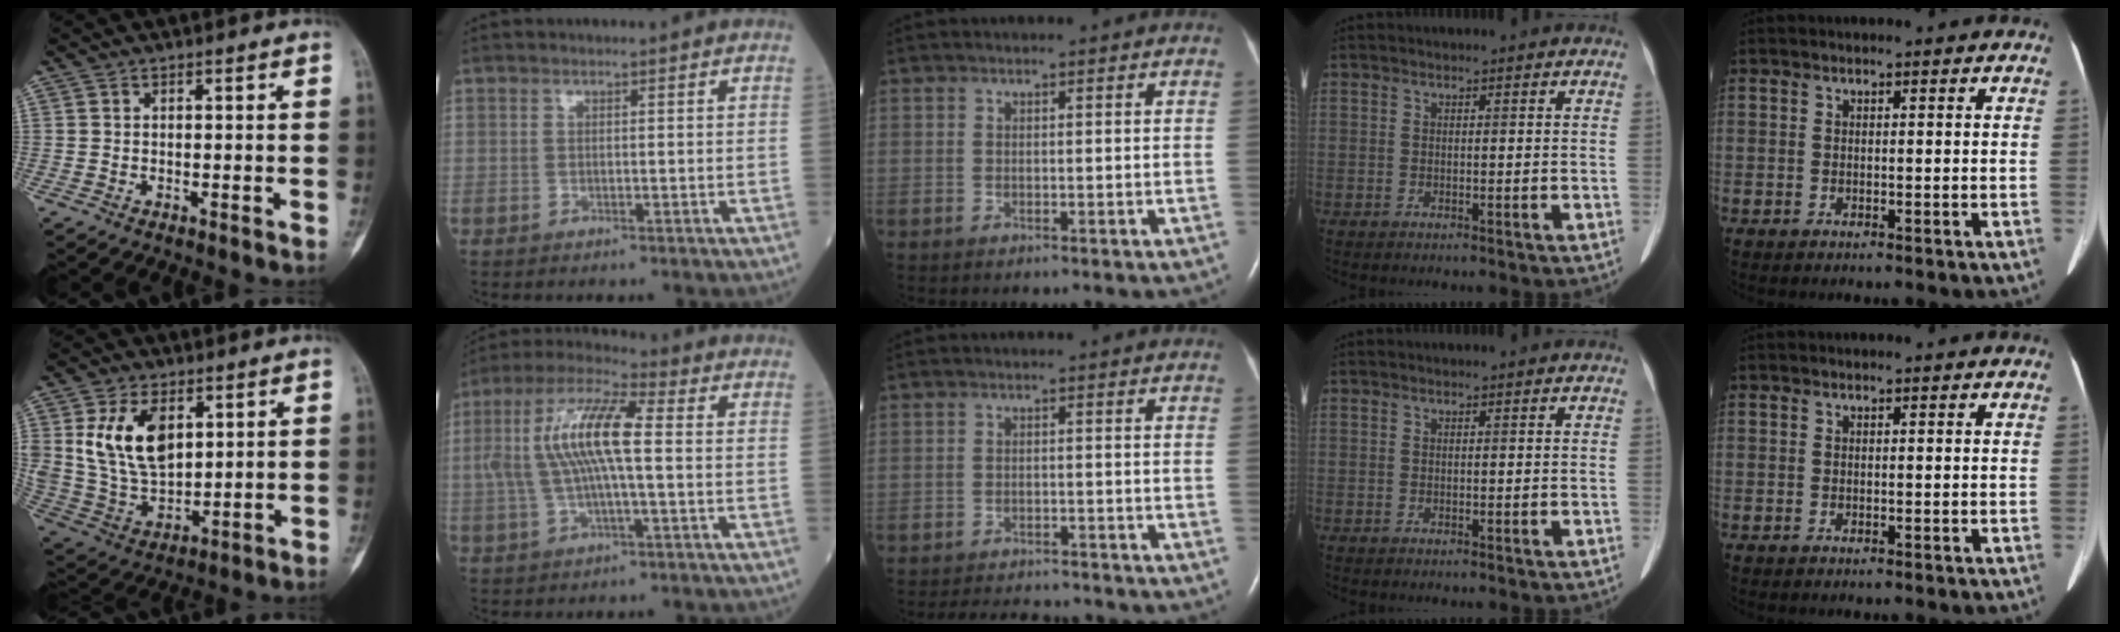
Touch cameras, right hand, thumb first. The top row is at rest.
{"thumb": {"total": 14.5, "force": [4.6, 8.8, 10.6], "torque": [-0.188, -0.017, 0.105]}, "index": {"total": 11.8, "force": [0.8, 2.3, 11.5], "torque": [-0.241, 0.024, 0.012]}, "middle": {"total": 7.4, "force": [-7.0, 1.6, 1.8], "torque": [-0.028, -0.004, -0.095]}}